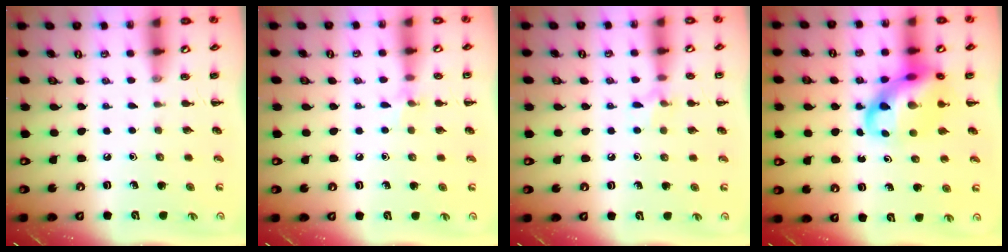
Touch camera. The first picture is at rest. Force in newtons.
{"total": 5.6, "press": 5.4, "slide": 1.7}
{"total": 6.5, "press": 6.2, "slide": 2.0}
{"total": 13.2, "press": 12.8, "slide": 3.4}